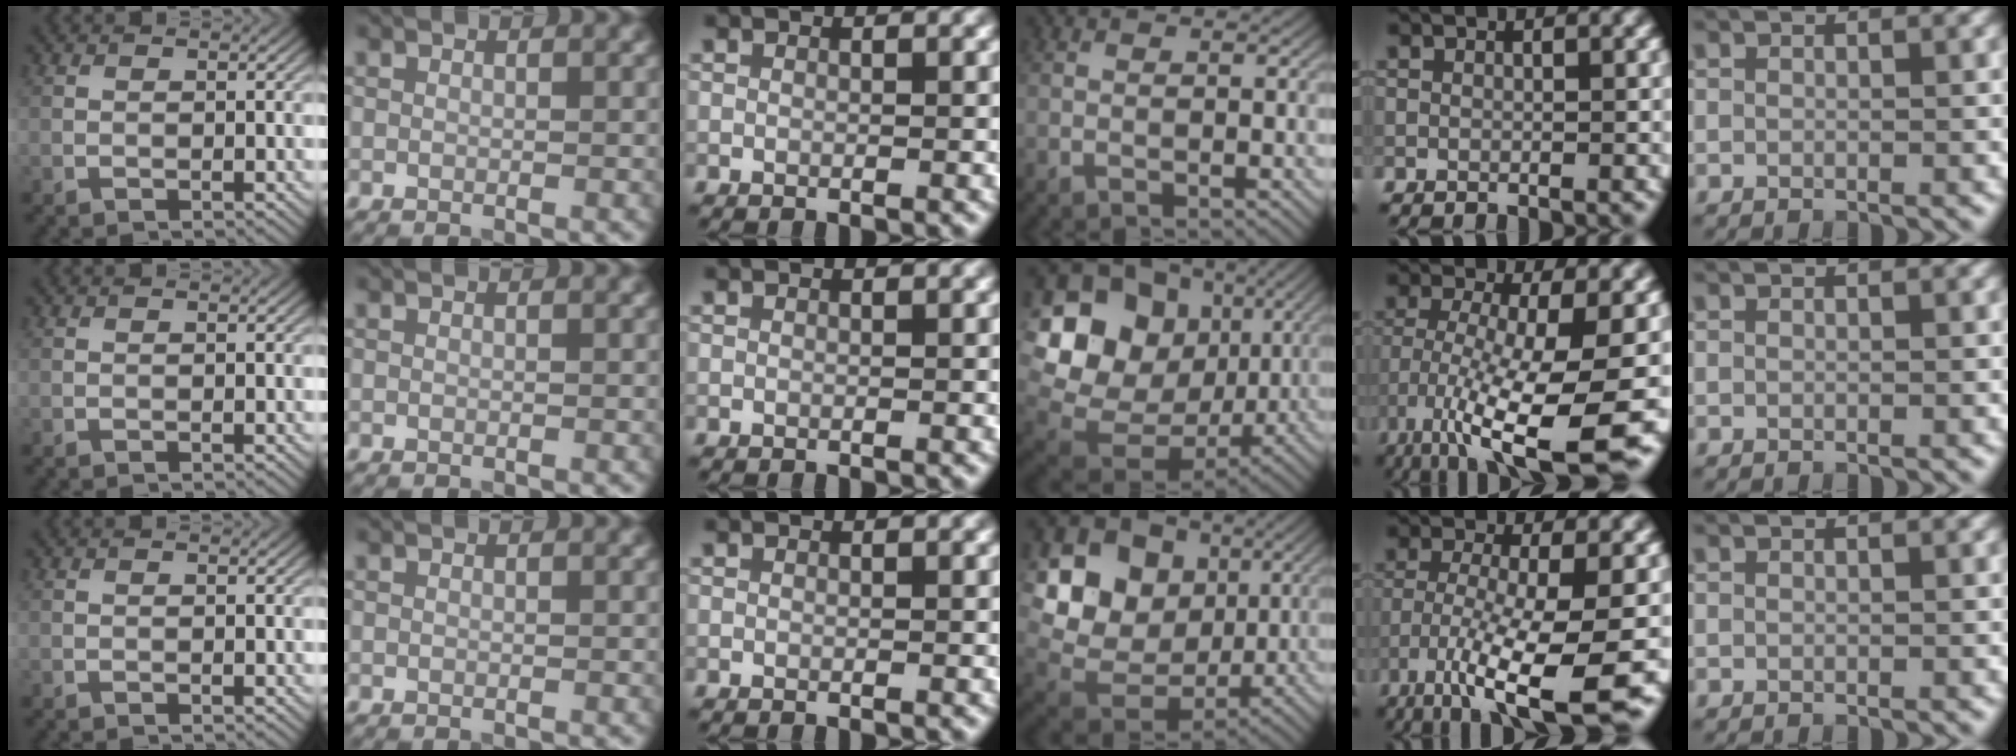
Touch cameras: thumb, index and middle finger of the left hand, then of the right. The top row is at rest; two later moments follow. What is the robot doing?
{"motion": "lift_and_place", "object": "coin"}